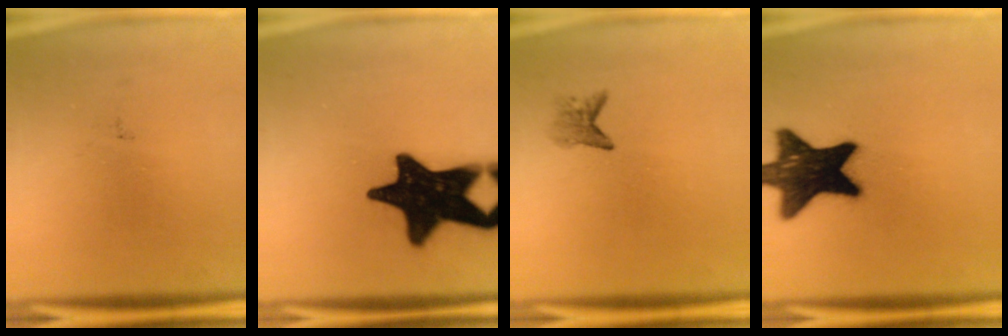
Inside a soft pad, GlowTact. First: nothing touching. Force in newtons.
{"total": 19.8}
{"total": 1.8}
{"total": 17.6}